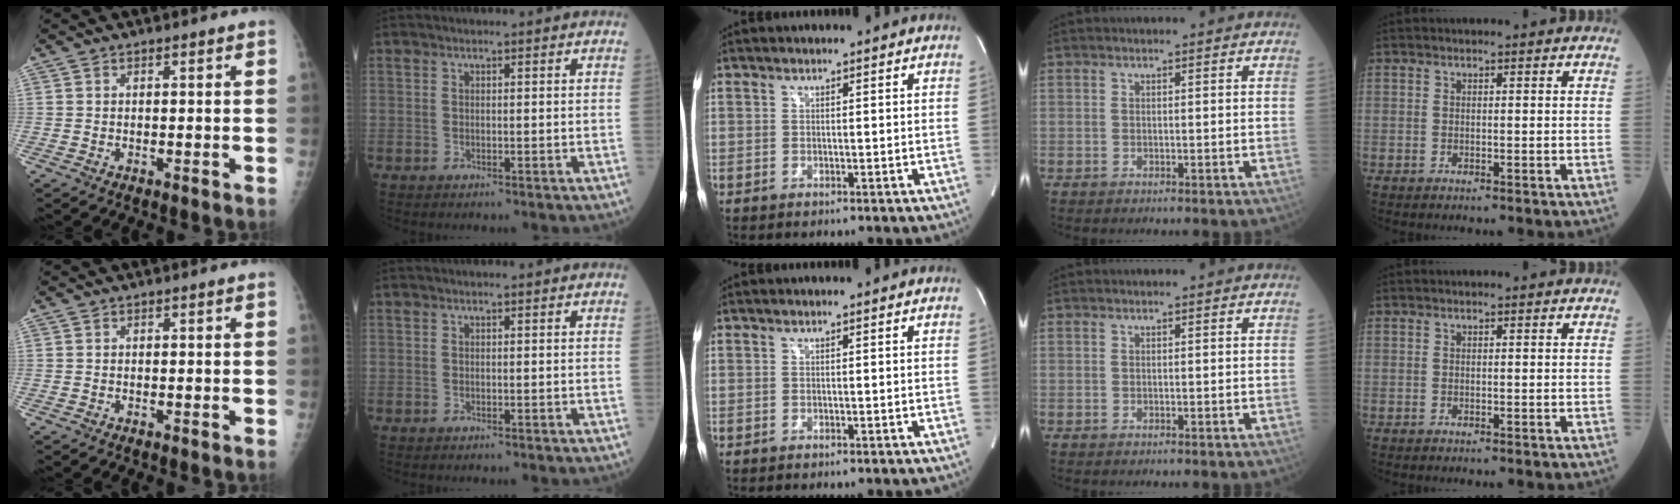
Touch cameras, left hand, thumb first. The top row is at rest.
{}